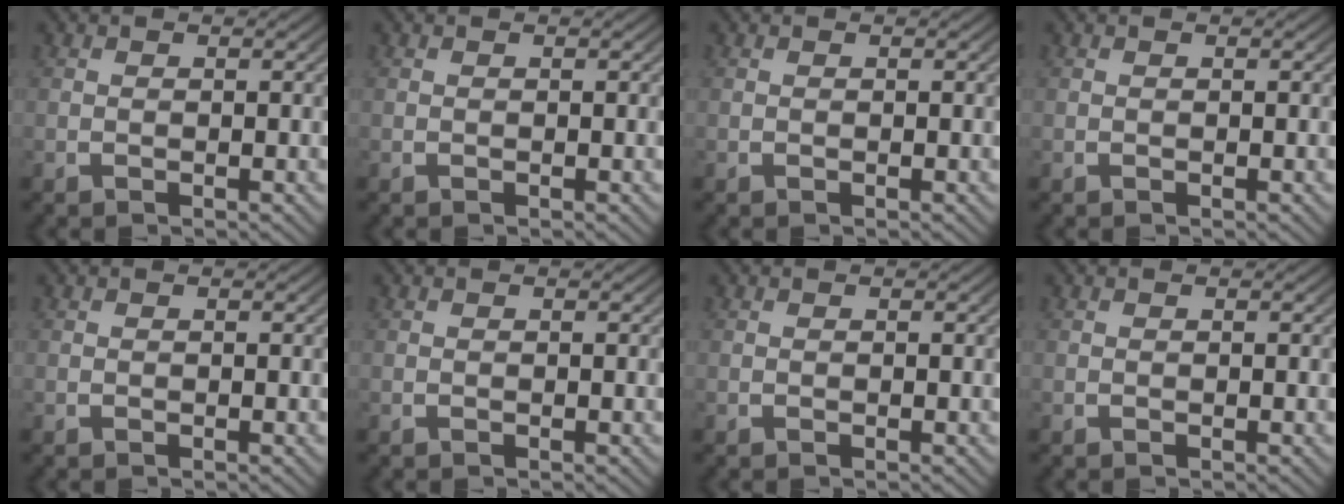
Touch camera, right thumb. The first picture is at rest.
{"total": 0.0}
{"total": 0.0}
{"total": 0.0}
{"total": 0.0}
{"total": 0.0}
{"total": 0.0}
{"total": 0.0}